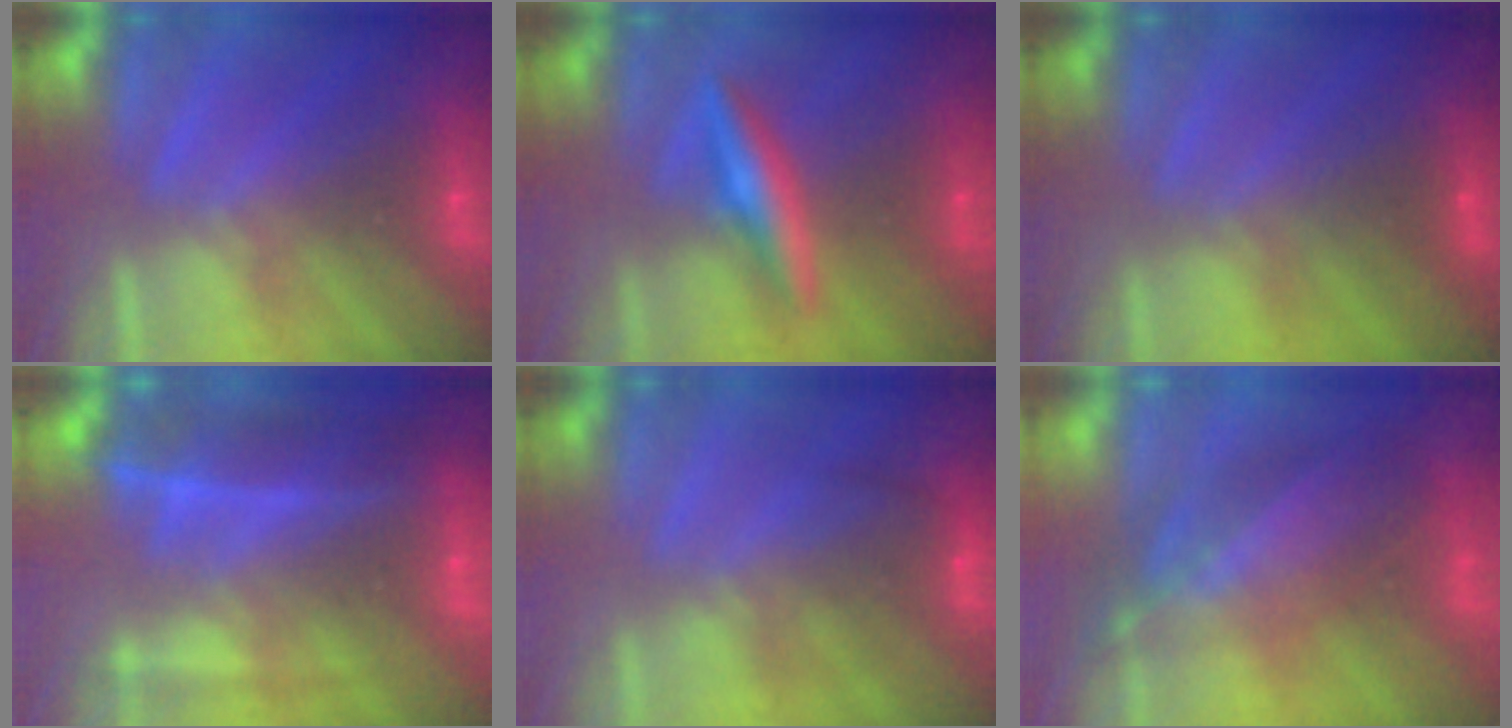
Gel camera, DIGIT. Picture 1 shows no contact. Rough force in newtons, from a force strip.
{"total": 2.7}
{"total": 1.5}
{"total": 7.3}
{"total": 2.4}
{"total": 7.8}